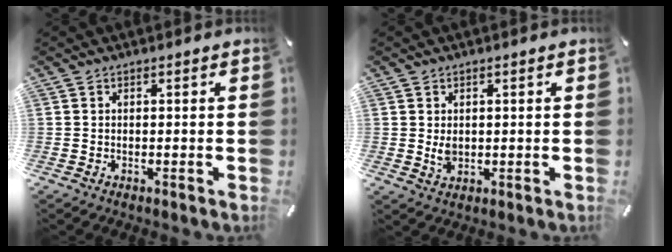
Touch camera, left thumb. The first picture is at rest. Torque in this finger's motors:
{"motor_torque": [0.62, 0.79, 0.25, -0.30, 0.13]}